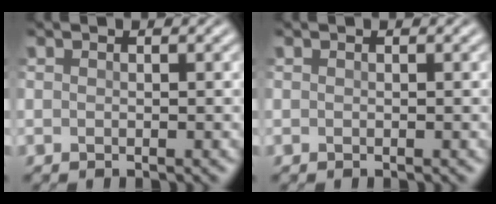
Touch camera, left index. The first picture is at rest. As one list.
[{"total": 0.0}]